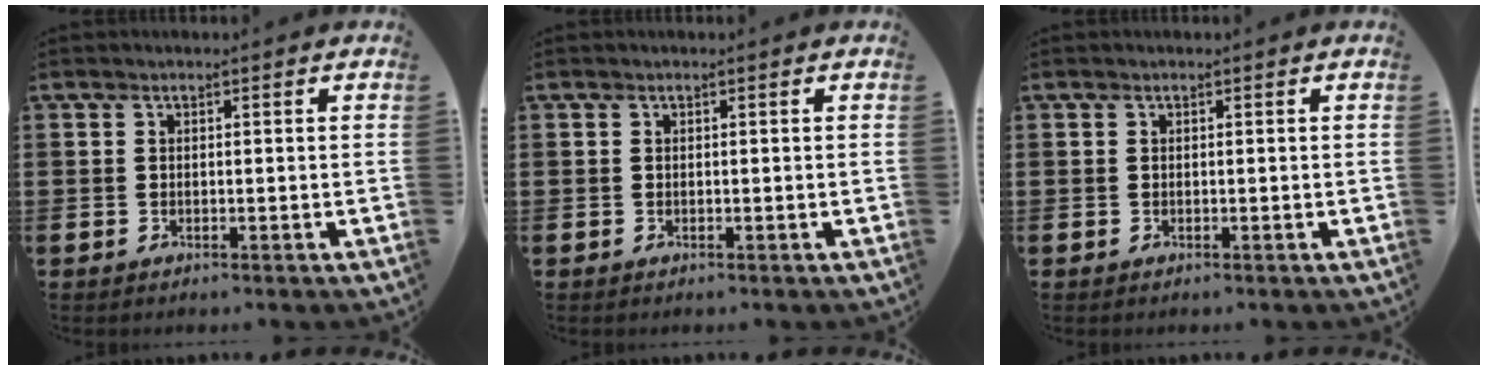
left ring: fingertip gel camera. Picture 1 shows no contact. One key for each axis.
{"total": 0.0}
{"total": 0.0}